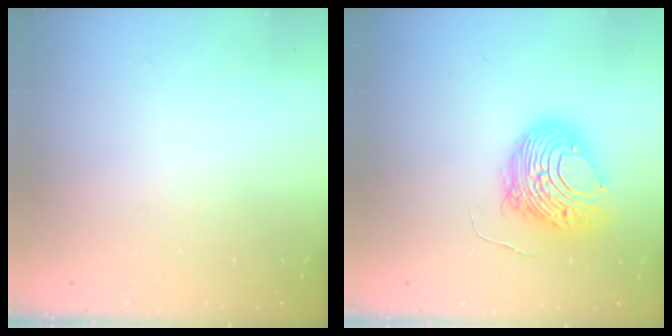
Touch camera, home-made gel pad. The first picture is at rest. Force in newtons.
{"total": 10.9, "press": 10.8, "slide": 1.3}